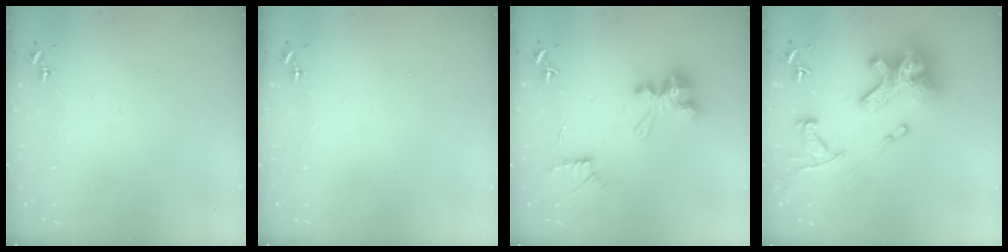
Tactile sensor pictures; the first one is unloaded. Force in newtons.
{"total": 0.0}
{"total": 12.0, "press": 11.9, "slide": 0.7}
{"total": 23.0, "press": 22.9, "slide": 1.7}